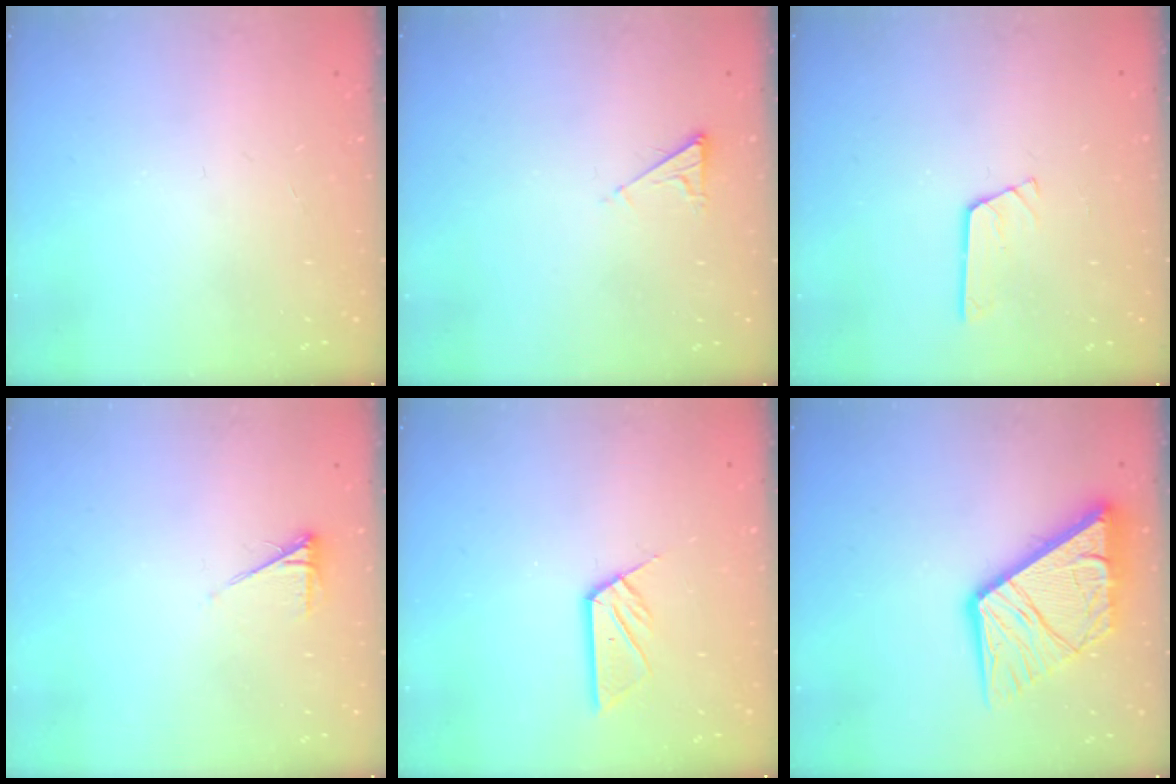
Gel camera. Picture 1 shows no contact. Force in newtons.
{"total": 2.9, "press": 2.9, "slide": 0.5}
{"total": 2.6, "press": 2.6, "slide": 0.3}
{"total": 3.5, "press": 3.5, "slide": 0.6}
{"total": 6.4, "press": 6.3, "slide": 0.5}
{"total": 17.4, "press": 17.3, "slide": 1.9}